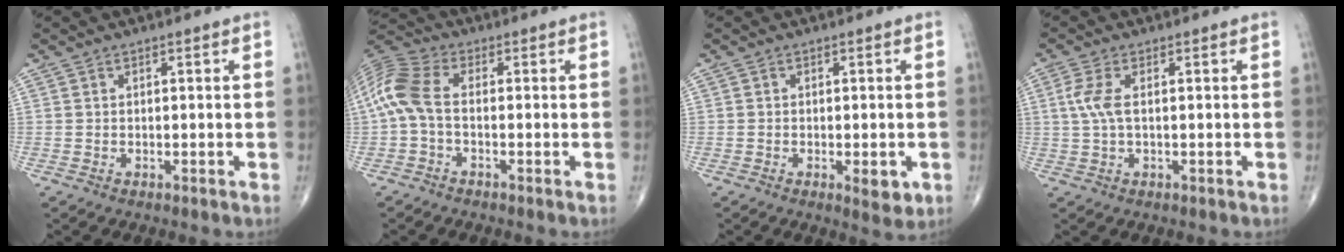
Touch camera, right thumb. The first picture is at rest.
{"total": 9.0, "force": [-0.8, 4.6, 7.6], "torque": [-0.180, 0.024, -0.025]}
{"total": 4.1, "force": [-1.2, 1.6, 3.6], "torque": [-0.040, -0.006, -0.013]}
{"total": 4.2, "force": [0.6, 1.7, 3.8], "torque": [-0.107, 0.009, 0.012]}